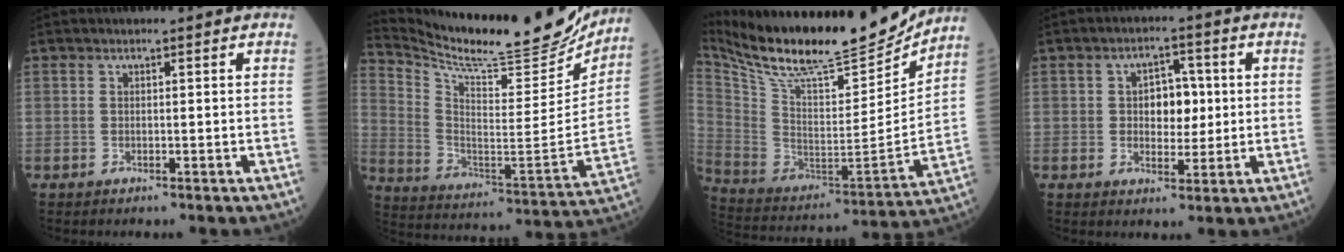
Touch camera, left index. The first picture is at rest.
{"total": 23.8, "force": [22.0, 2.3, 8.8], "torque": [-0.165, -0.074, 0.327]}
{"total": 25.3, "force": [22.2, 4.0, 11.3], "torque": [-0.217, -0.042, 0.355]}
{"total": 5.5, "force": [0.5, 3.4, 4.3], "torque": [-0.064, 0.012, 0.009]}